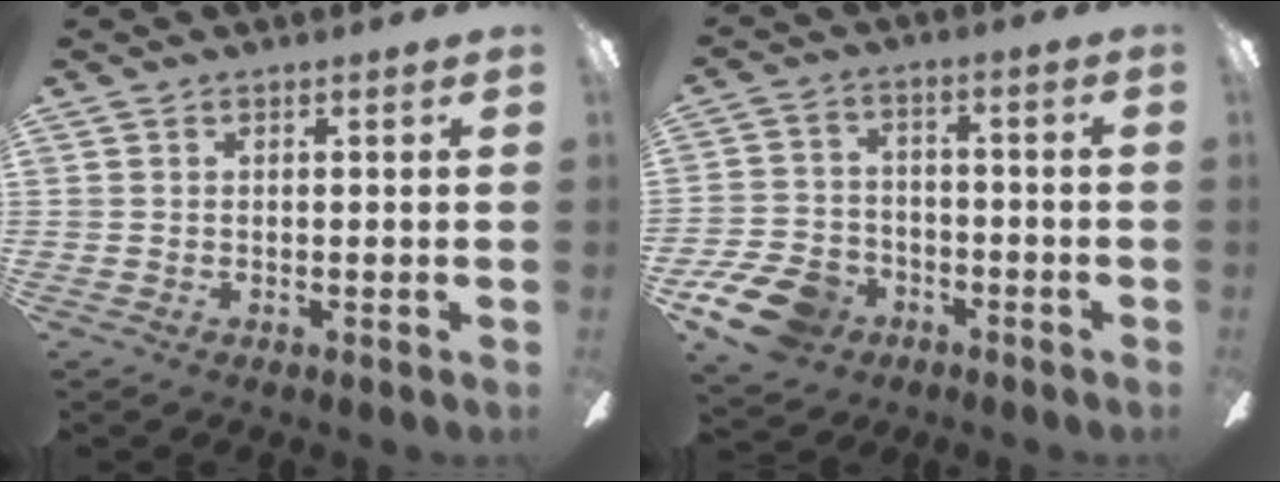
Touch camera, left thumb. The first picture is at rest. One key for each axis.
{"total": 12.0, "fx": -7.4, "fy": 7.5, "fz": 5.6, "tx": -0.128, "ty": 0.046, "tz": -0.137}